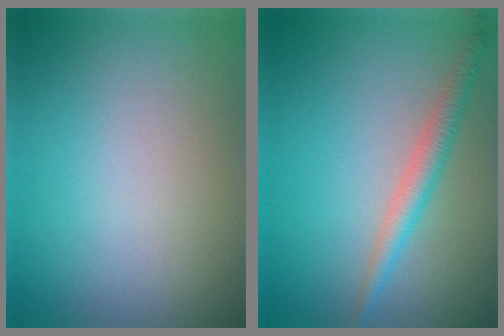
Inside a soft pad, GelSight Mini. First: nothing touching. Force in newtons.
{"total": 2.5, "press": 2.5, "slide": 0.1}